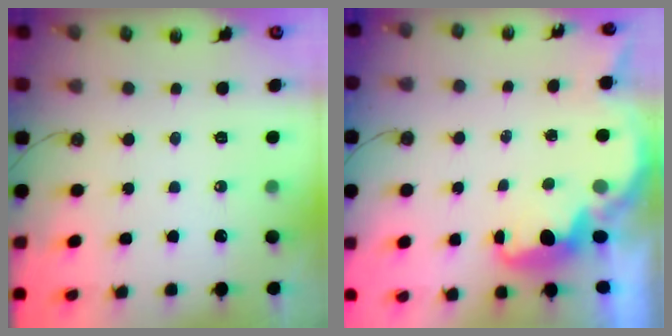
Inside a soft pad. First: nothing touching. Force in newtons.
{"total": 2.7, "press": 2.5, "slide": 0.9}